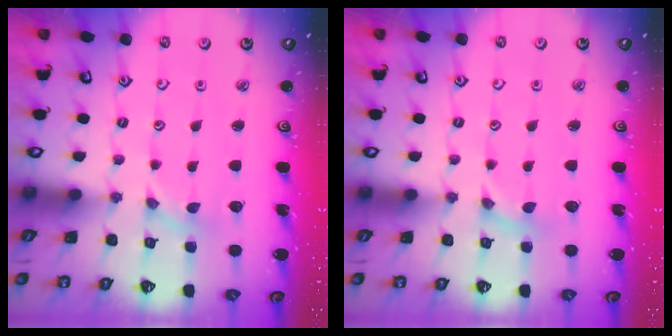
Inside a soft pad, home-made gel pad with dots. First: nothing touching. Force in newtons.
{"total": 0.0}